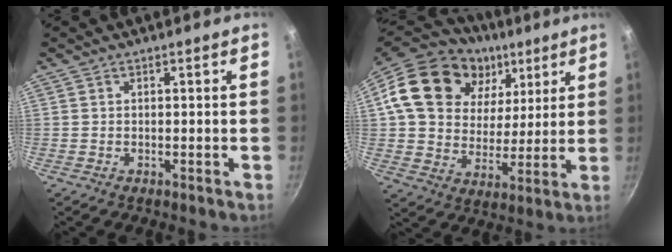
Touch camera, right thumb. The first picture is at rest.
{"total": 24.9, "force": [9.9, 17.9, 14.1], "torque": [-0.232, -0.011, 0.169]}